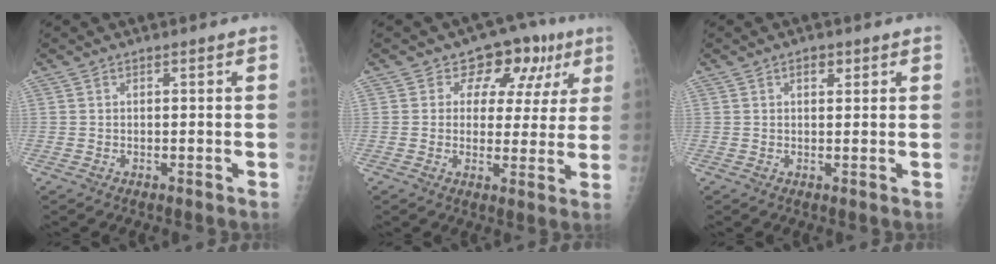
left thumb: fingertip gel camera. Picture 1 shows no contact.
{"total": 10.1, "force": [4.6, 7.4, 5.1], "torque": [-0.004, -0.004, 0.054]}
{"total": 1.7, "force": [0.9, 1.0, 1.0], "torque": [-0.004, -0.002, 0.012]}